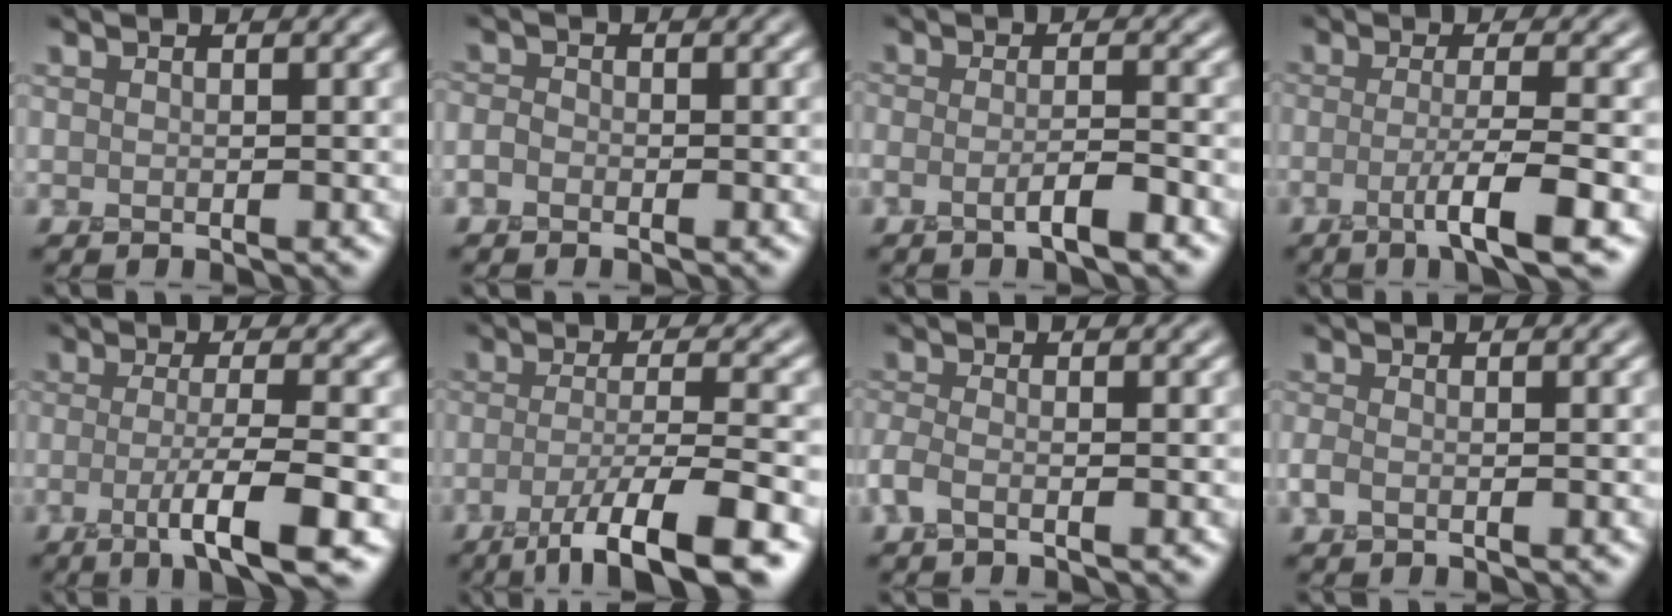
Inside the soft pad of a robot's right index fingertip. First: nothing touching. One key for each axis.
{"total": 1.2, "fx": -0.7, "fy": 0.8, "fz": 0.5, "tx": -0.009, "ty": 0.000, "tz": -0.018}
{"total": 3.0, "fx": -1.5, "fy": 0.6, "fz": 2.5, "tx": -0.043, "ty": 0.002, "tz": -0.035}
{"total": 5.0, "fx": -1.9, "fy": 0.6, "fz": 4.5, "tx": -0.075, "ty": -0.002, "tz": -0.044}
{"total": 5.8, "fx": -2.1, "fy": 0.9, "fz": 5.4, "tx": -0.088, "ty": -0.005, "tz": -0.043}
{"total": 8.4, "fx": -4.7, "fy": 1.7, "fz": 6.7, "tx": -0.102, "ty": -0.005, "tz": -0.085}
{"total": 2.0, "fx": -1.1, "fy": 0.7, "fz": 1.5, "tx": -0.039, "ty": -0.003, "tz": -0.032}
{"total": 1.3, "fx": -0.6, "fy": 0.6, "fz": 1.0, "tx": -0.025, "ty": -0.002, "tz": -0.017}